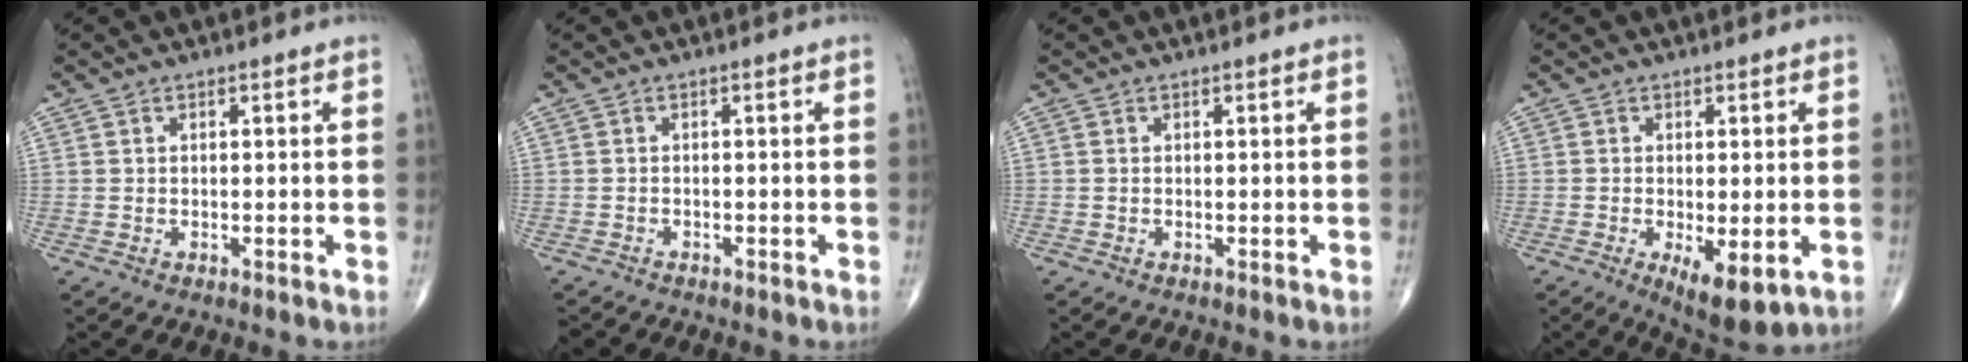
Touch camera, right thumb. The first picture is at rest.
{"total": 2.6, "force": [-2.3, 1.3, 0.3], "torque": [-0.009, 0.005, -0.034]}
{"total": 0.0}
{"total": 7.6, "force": [-2.2, 2.9, 6.7], "torque": [-0.100, -0.020, -0.025]}